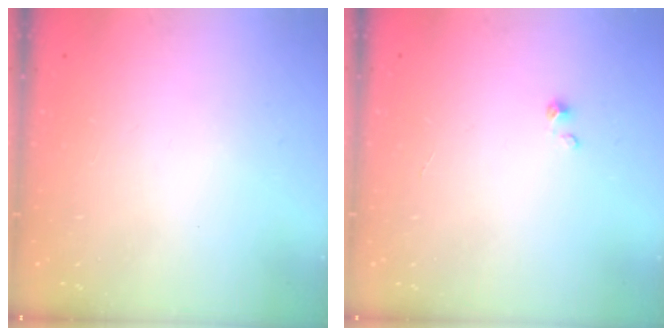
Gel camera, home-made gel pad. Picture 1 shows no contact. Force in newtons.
{"total": 0.7, "press": 0.7, "slide": 0.1}